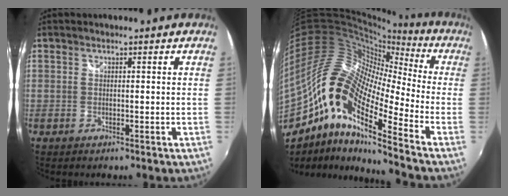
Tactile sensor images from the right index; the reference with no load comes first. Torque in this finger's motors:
{"motor_torque": [1.17, -0.97, 1.05, 0.21]}